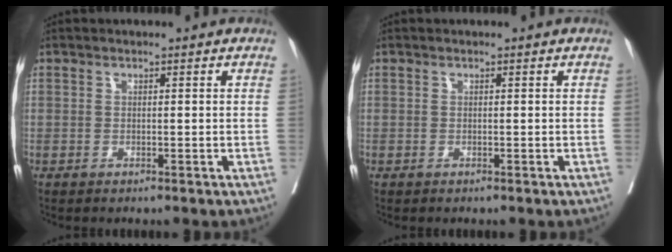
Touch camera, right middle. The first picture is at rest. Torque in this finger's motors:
{"motor_torque": [0.33, -0.35, 0.09, 0.01]}